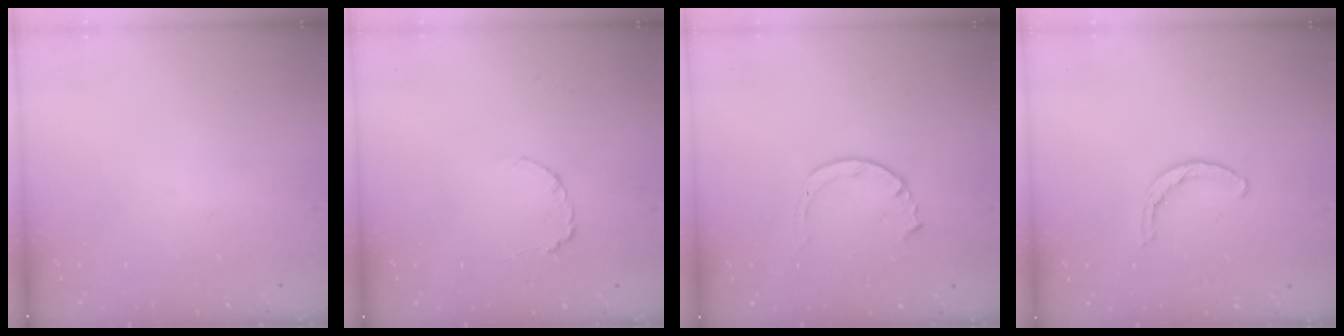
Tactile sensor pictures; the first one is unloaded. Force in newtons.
{"total": 4.0, "press": 3.9, "slide": 0.5}
{"total": 3.5, "press": 3.5, "slide": 0.4}
{"total": 3.5, "press": 3.5, "slide": 0.5}